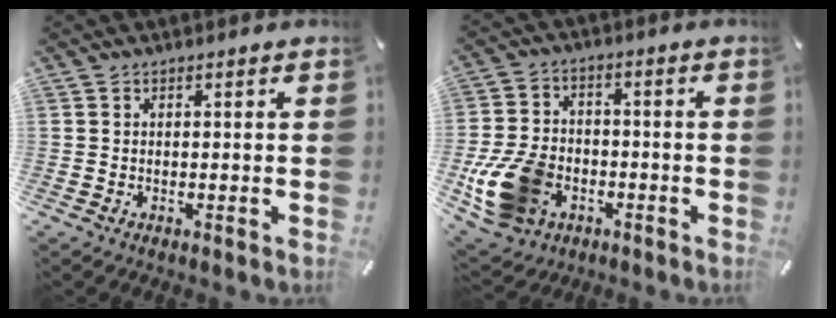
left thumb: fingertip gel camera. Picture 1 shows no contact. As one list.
[{"total": 14.3, "force": [-4.7, 10.6, 8.4], "torque": [-0.177, 0.027, -0.082]}]